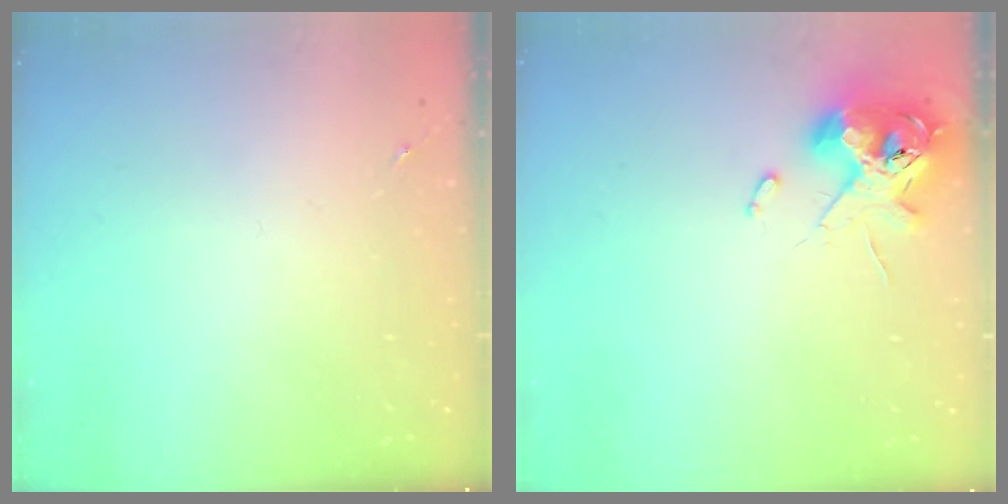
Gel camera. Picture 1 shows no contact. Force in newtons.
{"total": 12.2, "press": 12.0, "slide": 2.0}